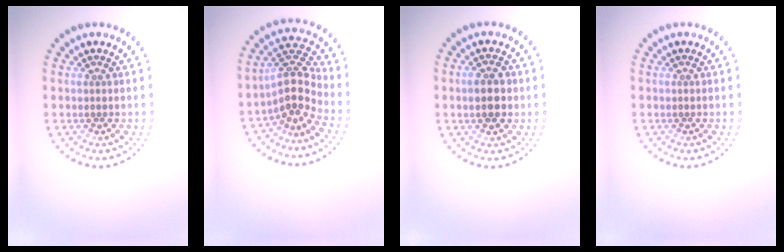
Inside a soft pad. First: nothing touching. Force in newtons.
{"total": 3.6, "press": 2.9, "slide": 2.1}
{"total": 2.9, "press": 2.9, "slide": 0.1}
{"total": 0.0}